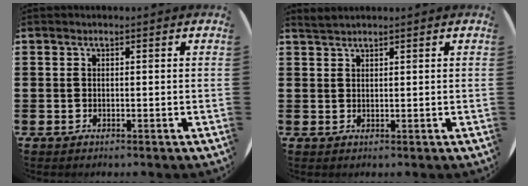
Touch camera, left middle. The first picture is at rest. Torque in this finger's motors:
{"motor_torque": [0.10, -0.09, -0.01, -0.01]}